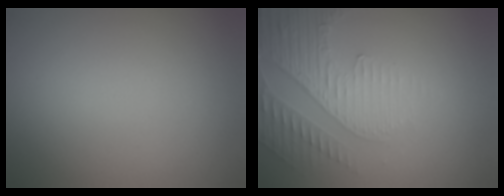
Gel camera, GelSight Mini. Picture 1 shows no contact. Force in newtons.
{"total": 5.1, "press": 3.3, "slide": 3.9}